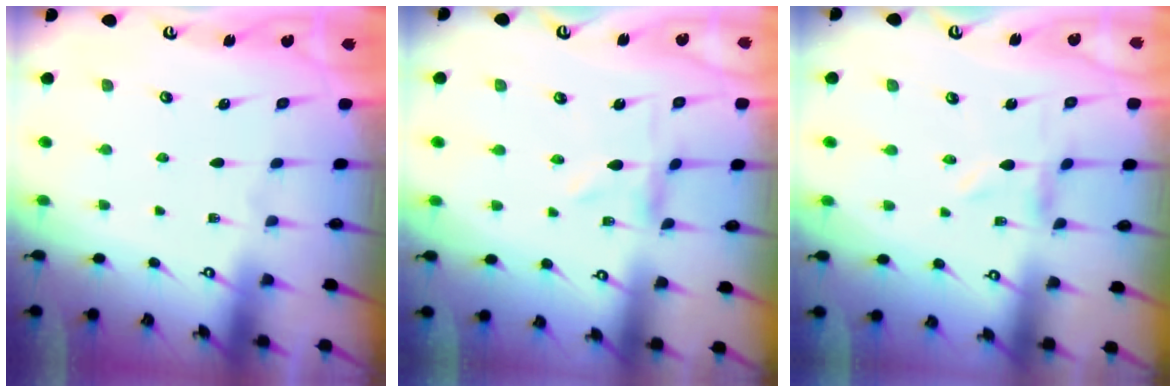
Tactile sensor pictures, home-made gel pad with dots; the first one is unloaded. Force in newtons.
{"total": 0.0}
{"total": 0.0}